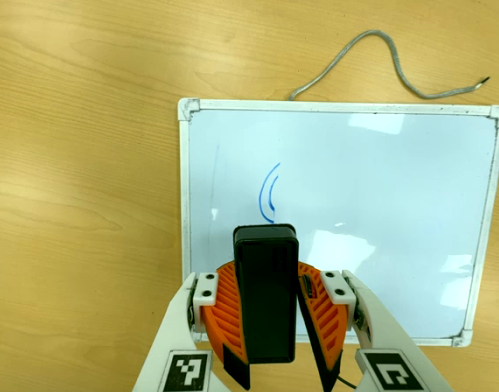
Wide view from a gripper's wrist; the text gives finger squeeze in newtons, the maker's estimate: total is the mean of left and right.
{"total": 9.6, "left": 9.5, "right": 9.7}